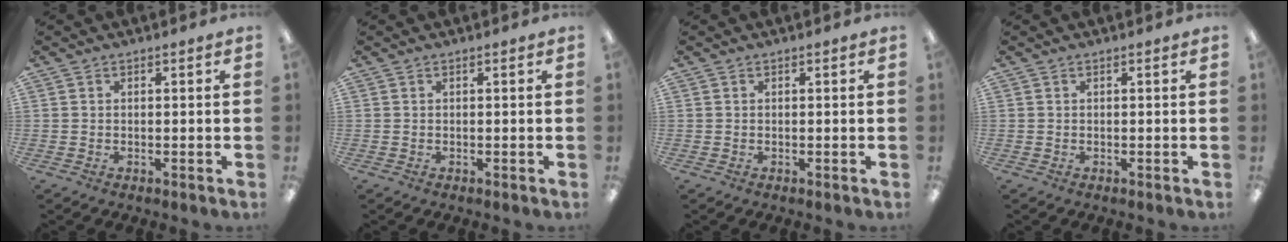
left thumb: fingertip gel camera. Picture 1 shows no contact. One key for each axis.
{"total": 0.0}
{"total": 0.0}
{"total": 0.0}